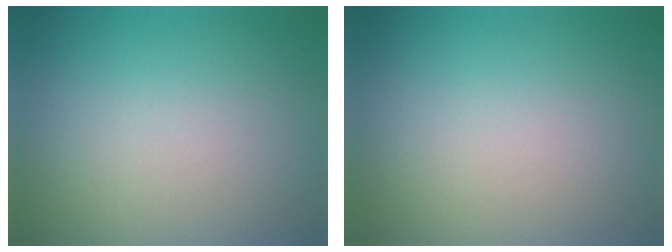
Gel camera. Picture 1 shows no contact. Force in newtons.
{"total": 0.0}